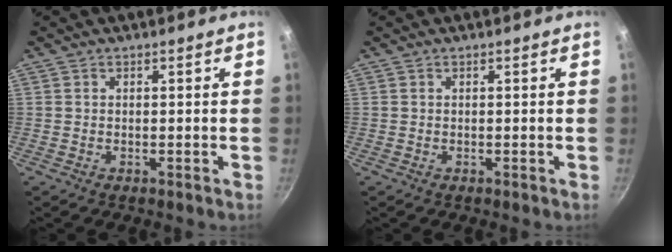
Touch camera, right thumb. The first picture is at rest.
{"total": 0.0}